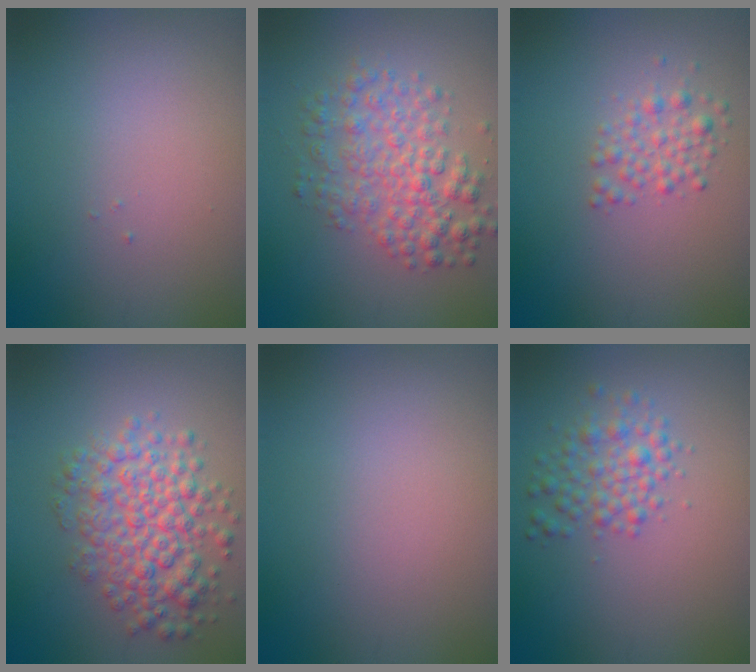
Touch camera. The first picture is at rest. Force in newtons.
{"total": 4.6, "press": 4.6, "slide": 0.1}
{"total": 2.0, "press": 2.0, "slide": 0.1}
{"total": 5.7, "press": 5.7, "slide": 0.1}
{"total": 0.0}
{"total": 2.8, "press": 2.8, "slide": 0.0}